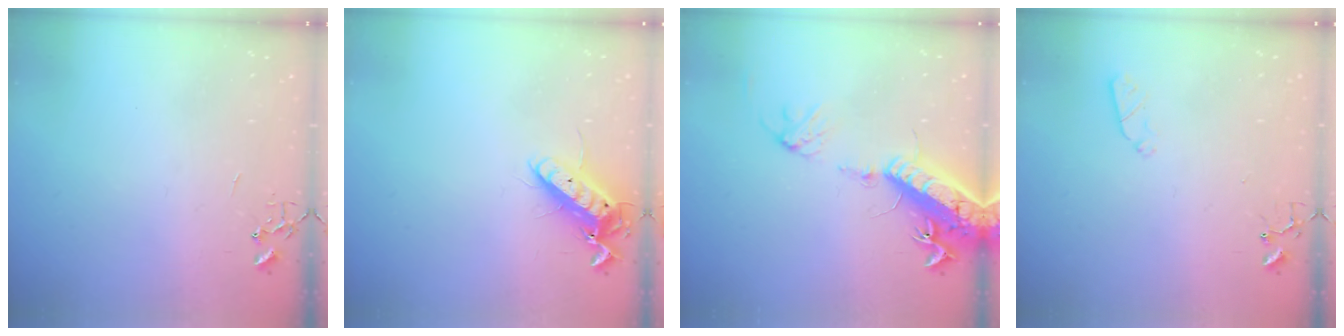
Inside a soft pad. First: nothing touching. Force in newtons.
{"total": 12.5, "press": 12.4, "slide": 1.6}
{"total": 18.2, "press": 17.7, "slide": 4.2}
{"total": 4.5, "press": 4.5, "slide": 0.4}